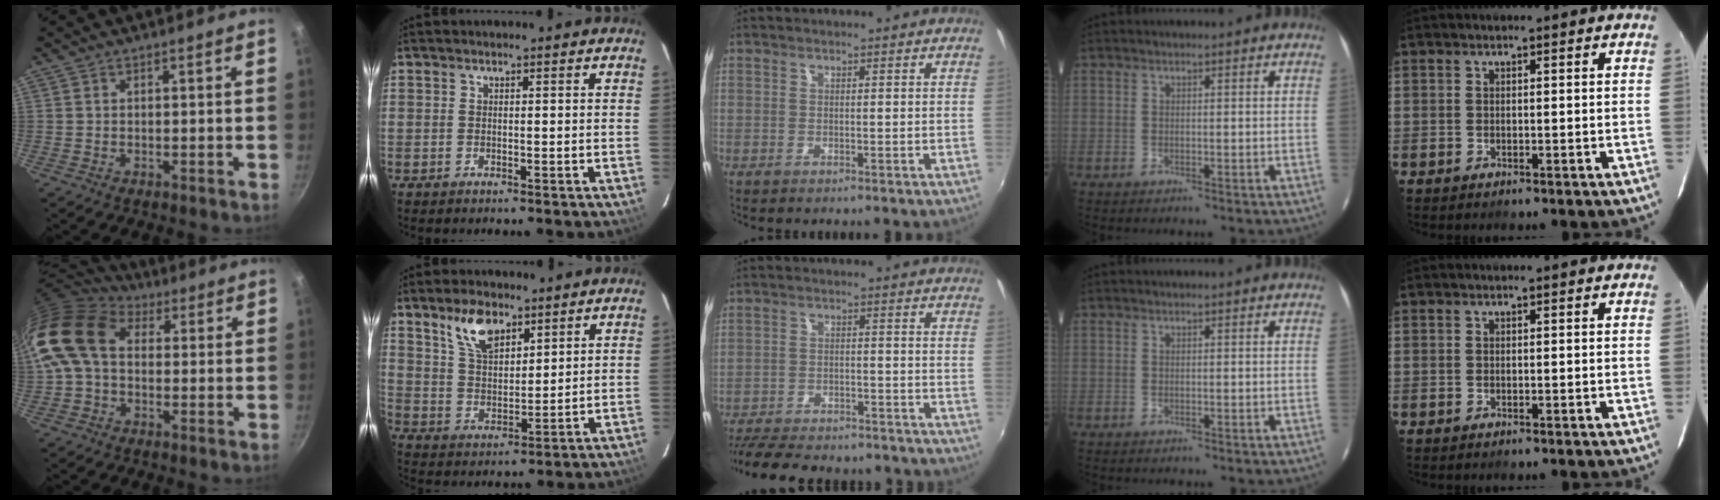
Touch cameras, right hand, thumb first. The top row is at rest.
{"thumb": {"total": 14.7, "force": [2.0, 10.4, 10.2], "torque": [-0.180, 0.023, 0.016]}, "index": {"total": 9.2, "force": [5.8, 4.5, 5.6], "torque": [-0.100, 0.014, 0.115]}, "middle": {"total": 18.0, "force": [-15.5, 5.5, 7.4], "torque": [-0.161, -0.019, -0.215]}}